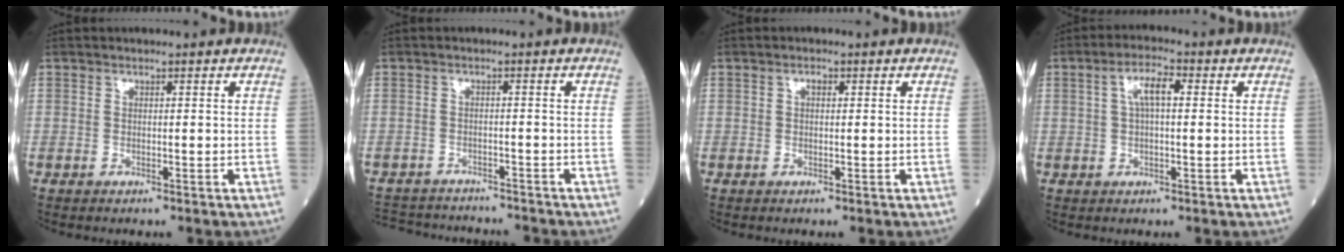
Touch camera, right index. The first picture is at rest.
{"total": 10.5, "force": [-9.8, 2.9, 2.4], "torque": [-0.051, 0.004, -0.136]}
{"total": 0.9, "force": [0.3, 0.4, 0.7], "torque": [-0.015, 0.001, 0.003]}
{"total": 4.7, "force": [1.0, 1.3, 4.4], "torque": [-0.086, 0.017, 0.019]}